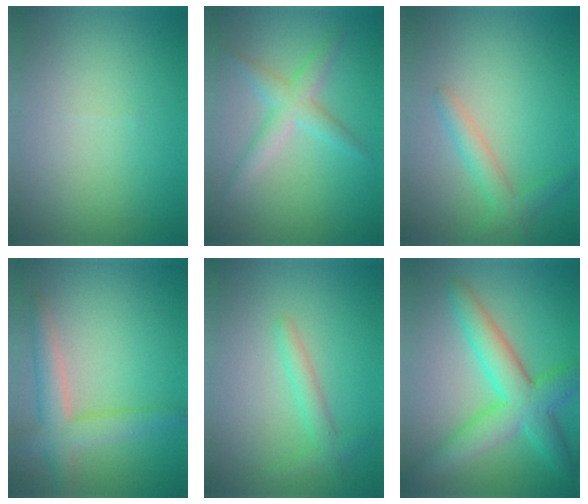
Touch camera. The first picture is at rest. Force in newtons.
{"total": 3.0, "press": 3.0, "slide": 0.1}
{"total": 2.3, "press": 2.3, "slide": 0.1}
{"total": 4.3, "press": 4.3, "slide": 0.2}
{"total": 2.1, "press": 2.1, "slide": 0.0}
{"total": 7.0, "press": 7.0, "slide": 0.1}